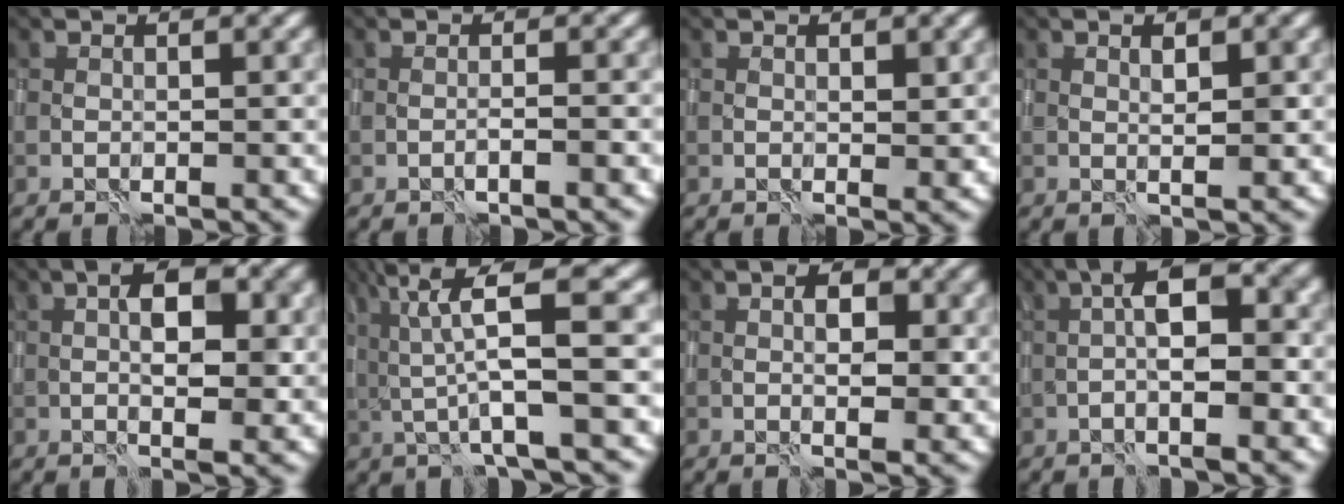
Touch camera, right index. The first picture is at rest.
{"total": 1.0, "force": [-0.5, 0.0, 0.9], "torque": [-0.012, 0.006, -0.015]}
{"total": 1.3, "force": [0.4, 0.6, 1.0], "torque": [-0.009, -0.004, 0.008]}
{"total": 1.8, "force": [0.7, 0.3, 1.6], "torque": [-0.023, -0.001, 0.011]}
{"total": 4.6, "force": [0.7, 1.8, 4.2], "torque": [-0.065, -0.001, 0.011]}
{"total": 7.0, "force": [1.9, 1.0, 6.6], "torque": [-0.112, 0.006, 0.035]}
{"total": 3.0, "force": [0.8, 1.4, 2.6], "torque": [-0.036, -0.004, 0.012]}
{"total": 5.5, "force": [-0.3, 1.3, 5.3], "torque": [-0.080, 0.014, -0.010]}